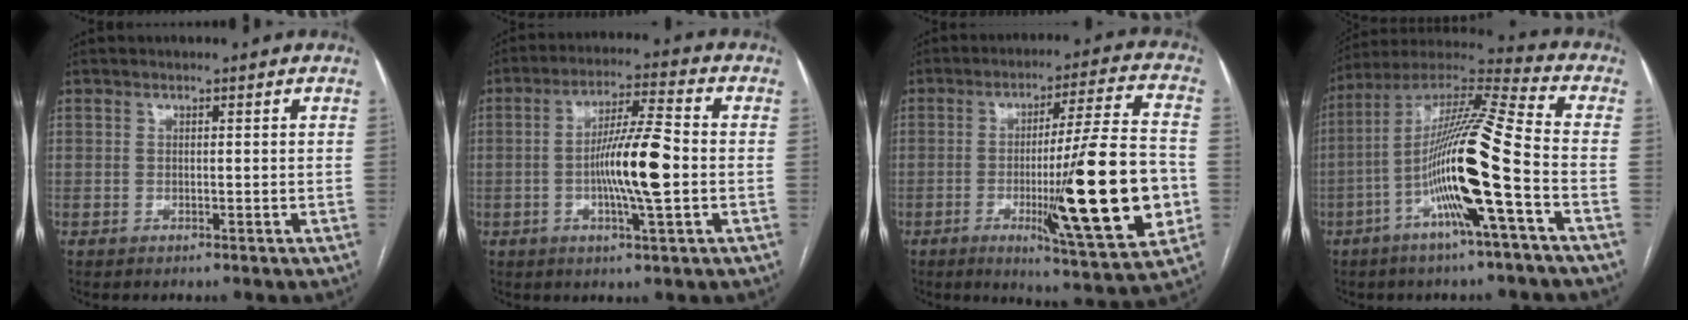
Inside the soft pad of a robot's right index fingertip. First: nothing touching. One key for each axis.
{"total": 10.5, "fx": -1.5, "fy": 0.6, "fz": 10.4, "tx": -0.184, "ty": 0.002, "tz": -0.031}
{"total": 21.0, "fx": -4.1, "fy": 0.6, "fz": 20.6, "tx": -0.295, "ty": -0.016, "tz": -0.054}
{"total": 17.8, "fx": -5.1, "fy": -0.3, "fz": 17.1, "tx": -0.327, "ty": 0.003, "tz": -0.105}